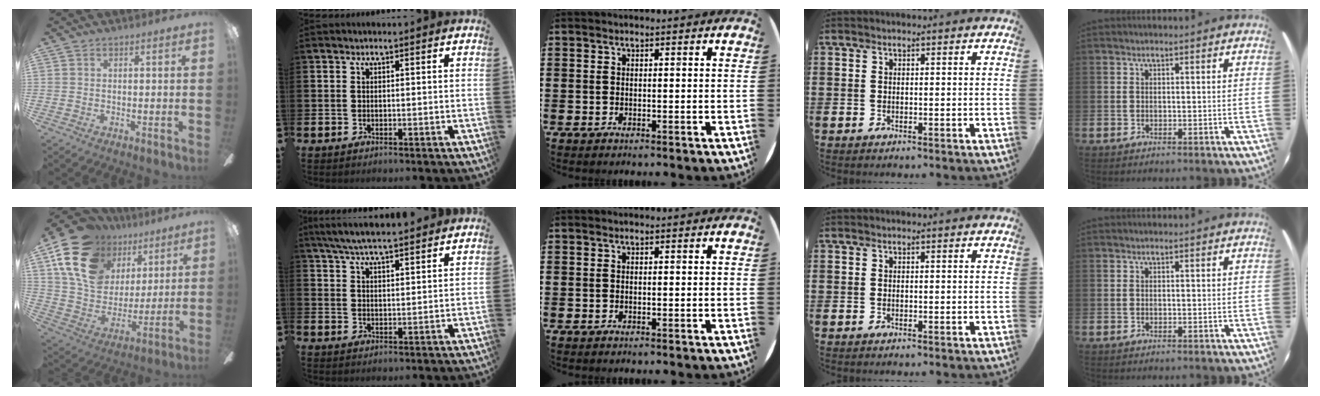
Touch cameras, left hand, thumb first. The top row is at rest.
{"thumb": {"total": 20.7, "force": [10.5, 14.6, 10.2], "torque": [-0.209, -0.037, 0.197]}, "index": {"total": 6.2, "force": [5.9, 0.4, 1.8], "torque": [-0.057, -0.022, 0.109]}}